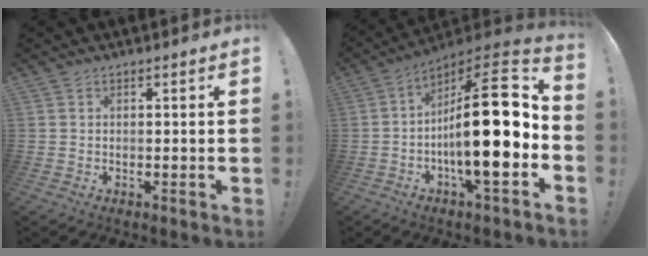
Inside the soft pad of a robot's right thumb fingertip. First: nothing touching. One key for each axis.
{"total": 23.9, "fx": -2.3, "fy": 6.7, "fz": 22.8, "tx": -0.364, "ty": 0.005, "tz": -0.042}